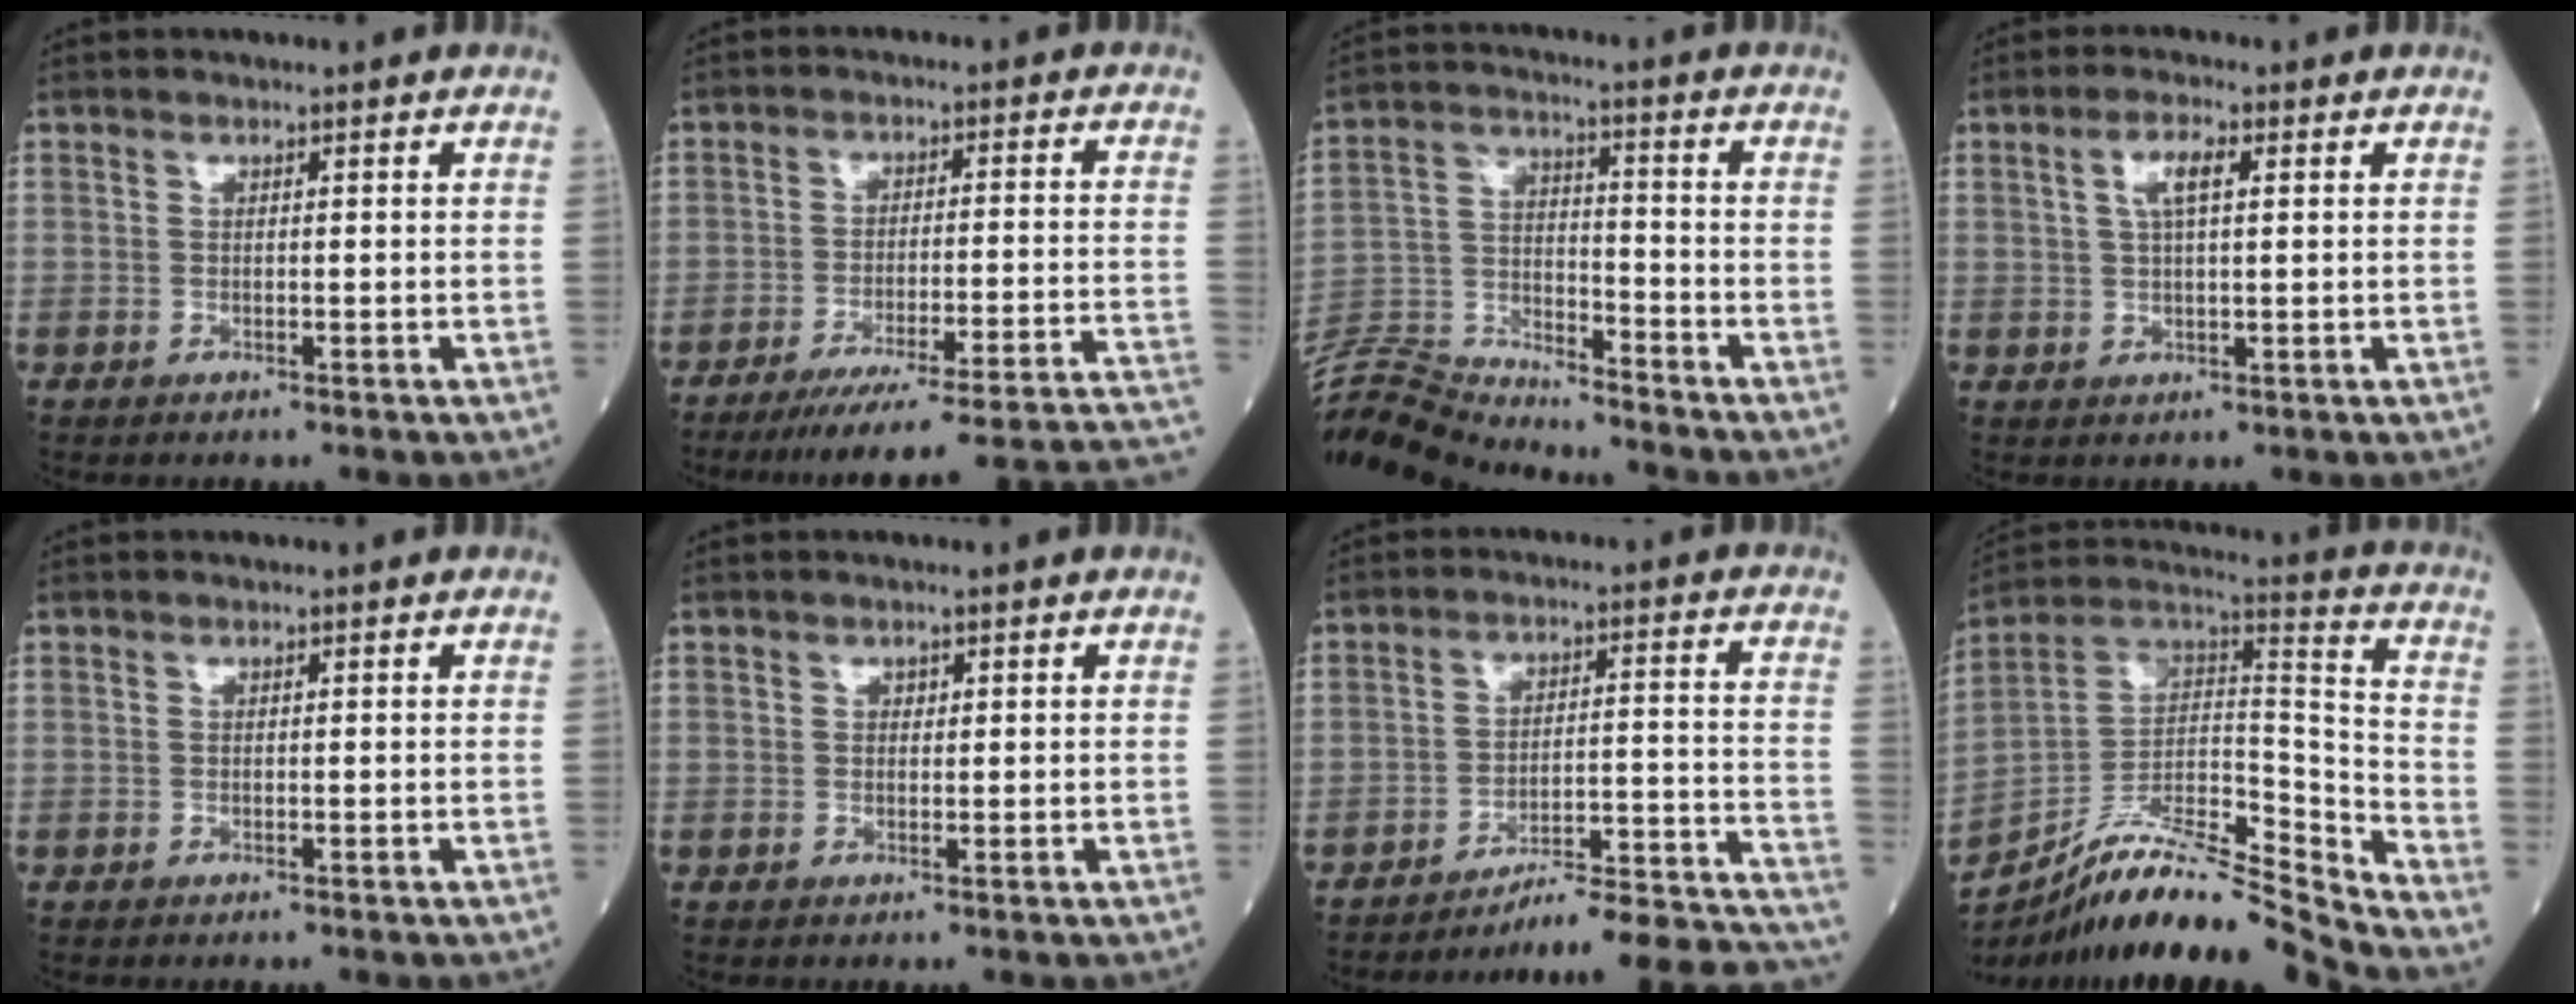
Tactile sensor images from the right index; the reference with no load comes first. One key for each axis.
{"total": 22.1, "fx": -19.6, "fy": -1.1, "fz": 10.1, "tx": -0.072, "ty": -0.016, "tz": -0.259}
{"total": 14.3, "fx": -14.2, "fy": 0.4, "fz": 1.5, "tx": -0.043, "ty": 0.021, "tz": -0.254}
{"total": 3.9, "fx": 1.4, "fy": 0.9, "fz": 3.5, "tx": -0.072, "ty": 0.008, "tz": 0.028}
{"total": 0.0}
{"total": 0.7, "fx": 0.3, "fy": 0.5, "fz": 0.3, "tx": -0.001, "ty": 0.000, "tz": 0.003}
{"total": 20.9, "fx": -20.2, "fy": -1.3, "fz": 5.2, "tx": -0.025, "ty": 0.006, "tz": -0.271}
{"total": 18.1, "fx": -16.1, "fy": 0.4, "fz": 8.3, "tx": -0.150, "ty": 0.037, "tz": -0.288}